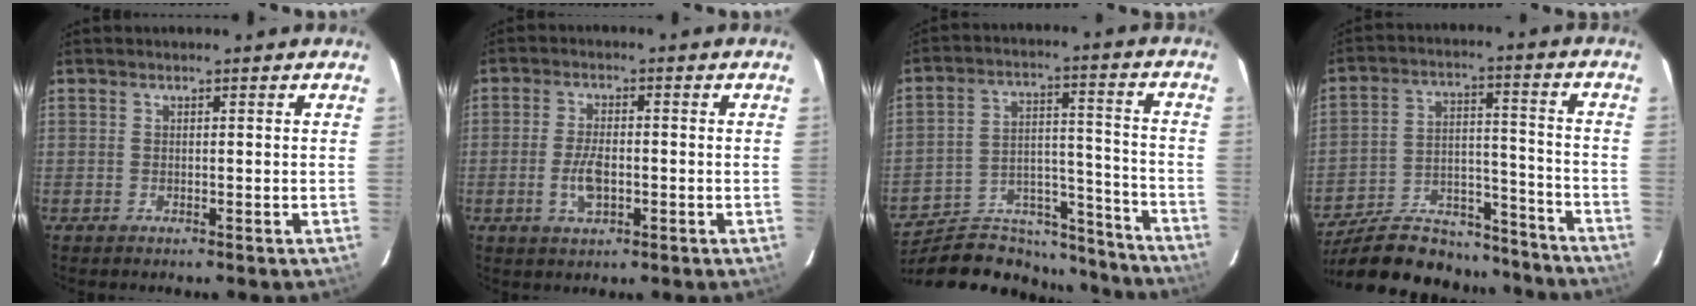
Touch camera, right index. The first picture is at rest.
{"total": 5.4, "force": [-1.5, 2.6, 4.5], "torque": [-0.093, -0.003, -0.026]}
{"total": 23.1, "force": [-20.5, 8.3, 6.6], "torque": [-0.118, 0.045, -0.287]}
{"total": 25.4, "force": [-21.6, 9.0, 9.7], "torque": [-0.189, 0.022, -0.303]}